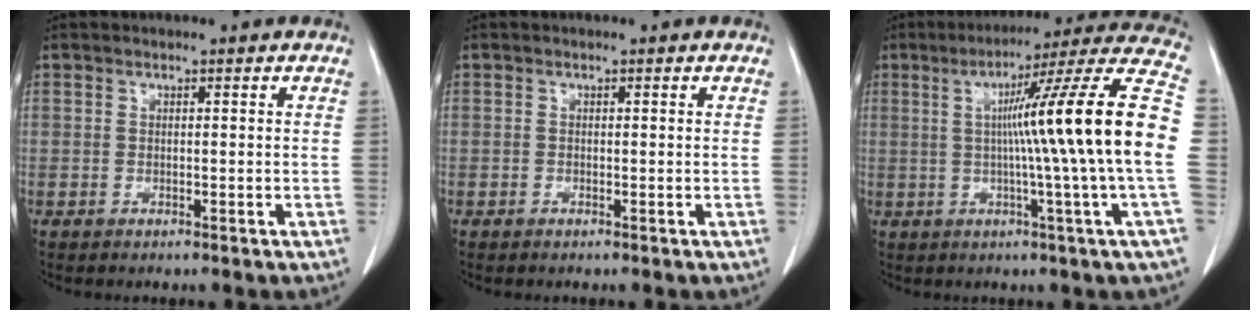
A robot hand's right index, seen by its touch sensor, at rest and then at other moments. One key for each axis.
{"total": 0.0}
{"total": 20.6, "fx": 0.1, "fy": -2.8, "fz": 20.4, "tx": -0.266, "ty": 0.010, "tz": -0.017}